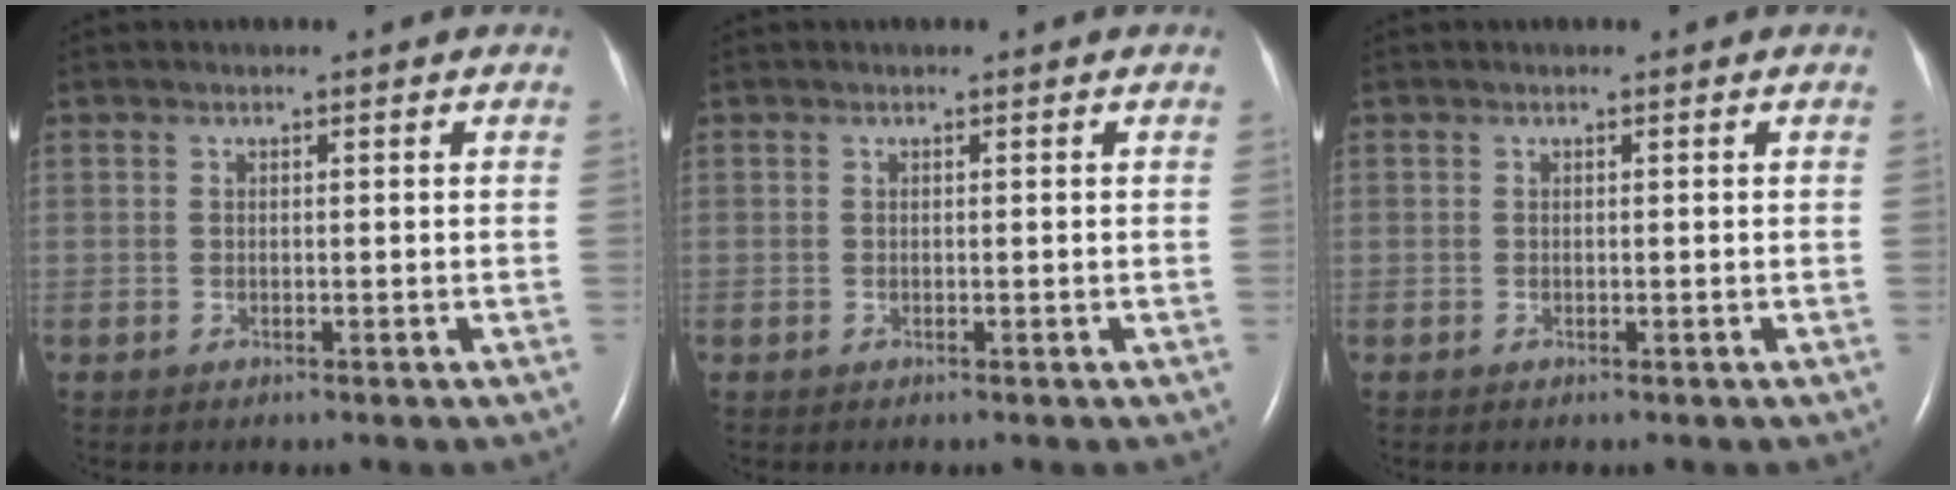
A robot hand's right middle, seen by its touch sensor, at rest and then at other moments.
{"total": 0.0}
{"total": 0.0}